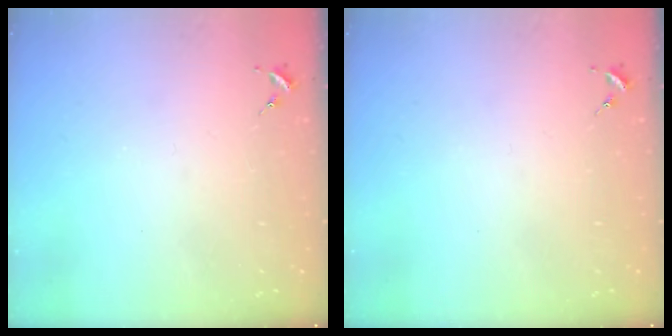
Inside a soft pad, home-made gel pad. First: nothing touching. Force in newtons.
{"total": 0.0}